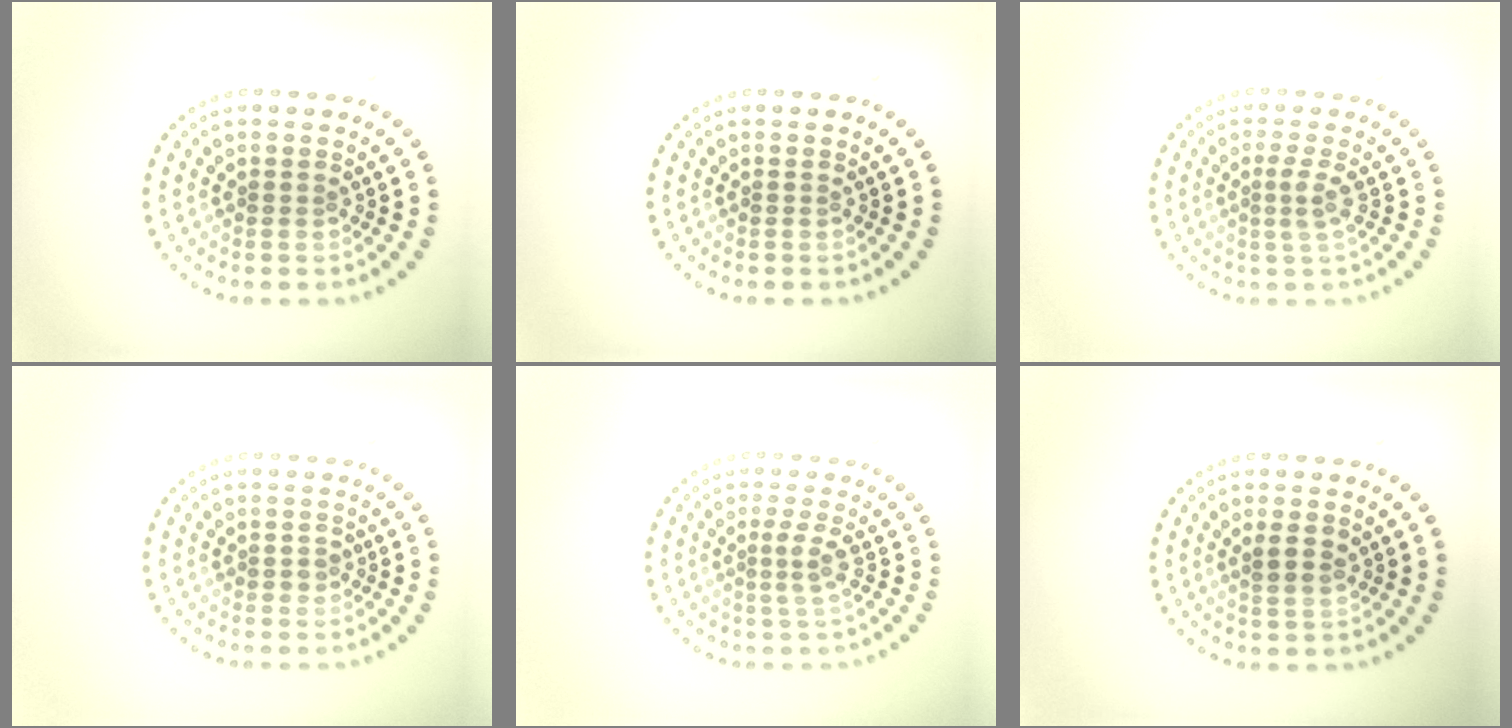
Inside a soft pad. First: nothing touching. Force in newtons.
{"total": 0.0}
{"total": 1.6, "press": 1.3, "slide": 0.9}
{"total": 0.9, "press": 0.9, "slide": 0.2}
{"total": 1.7, "press": 1.3, "slide": 1.2}
{"total": 1.5, "press": 1.4, "slide": 0.7}